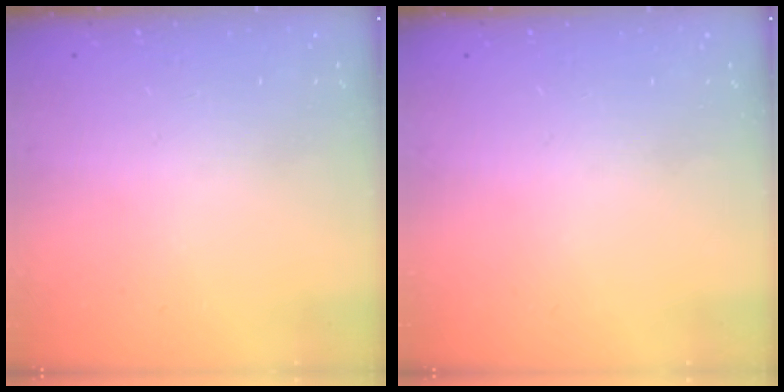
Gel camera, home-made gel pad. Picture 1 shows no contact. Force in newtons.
{"total": 0.0}